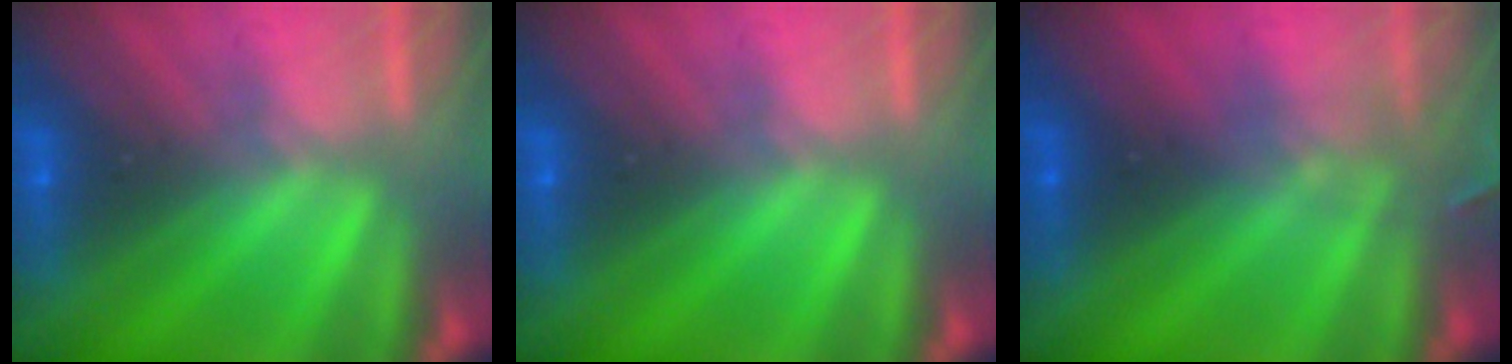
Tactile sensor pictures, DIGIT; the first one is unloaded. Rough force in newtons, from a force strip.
{"total": 0.0}
{"total": 2.9}